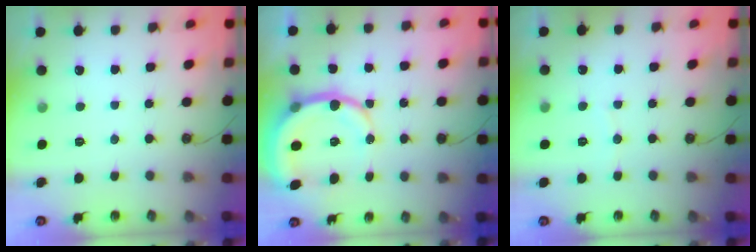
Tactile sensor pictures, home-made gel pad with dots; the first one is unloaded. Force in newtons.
{"total": 12.0, "press": 11.8, "slide": 2.2}
{"total": 2.5, "press": 2.5, "slide": 0.4}